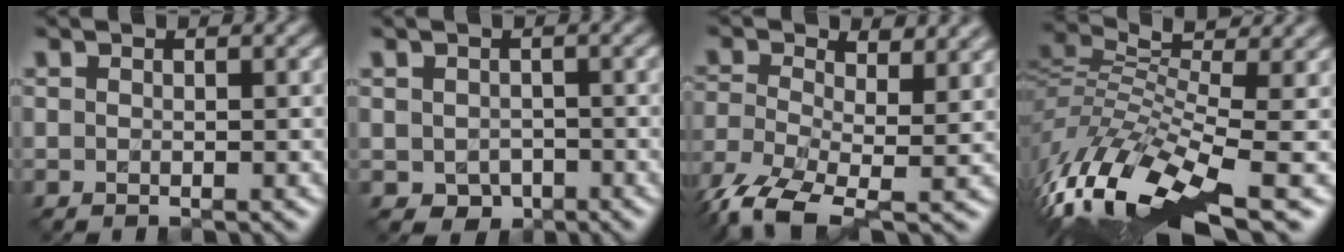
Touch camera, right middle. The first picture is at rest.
{"total": 1.8, "force": [-0.5, 1.6, 0.6], "torque": [-0.010, -0.003, -0.009]}
{"total": 7.3, "force": [-2.1, 3.7, 5.9], "torque": [-0.124, -0.012, -0.053]}
{"total": 11.4, "force": [-3.4, 4.1, 10.1], "torque": [-0.220, 0.017, -0.062]}